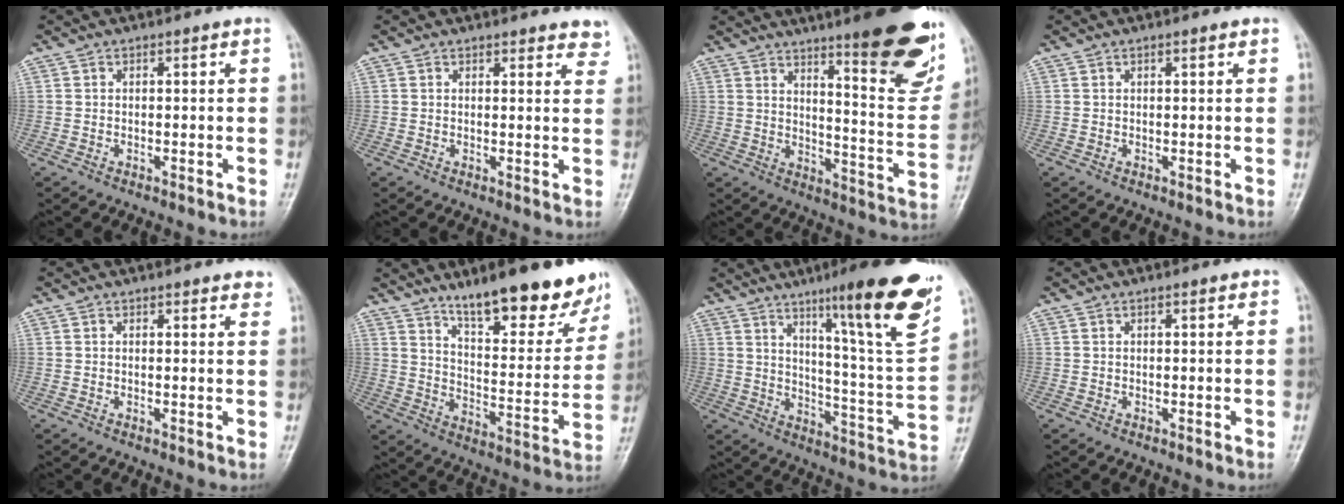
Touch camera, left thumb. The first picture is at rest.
{"total": 4.3, "force": [3.8, 1.5, 1.3], "torque": [0.013, -0.017, 0.033]}
{"total": 18.9, "force": [11.9, 4.3, 14.0], "torque": [-0.147, -0.068, 0.154]}
{"total": 0.9, "force": [0.5, 0.2, 0.7], "torque": [-0.011, 0.000, 0.007]}
{"total": 2.7, "force": [2.3, 0.8, 1.2], "torque": [0.002, -0.005, 0.020]}
{"total": 19.6, "force": [14.2, 5.4, 12.4], "torque": [-0.135, -0.084, 0.221]}
{"total": 22.8, "force": [13.3, 2.6, 18.4], "torque": [-0.235, -0.061, 0.198]}
{"total": 0.9, "force": [0.6, 0.2, 0.7], "torque": [-0.011, 0.000, 0.006]}